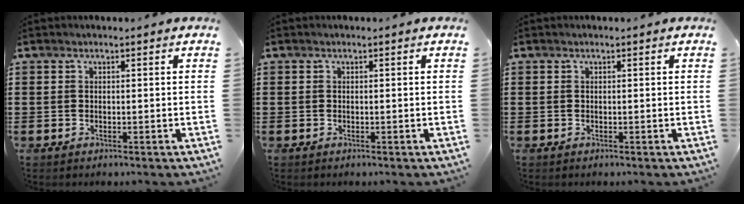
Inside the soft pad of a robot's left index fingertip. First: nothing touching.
{"total": 0.0}
{"total": 0.0}